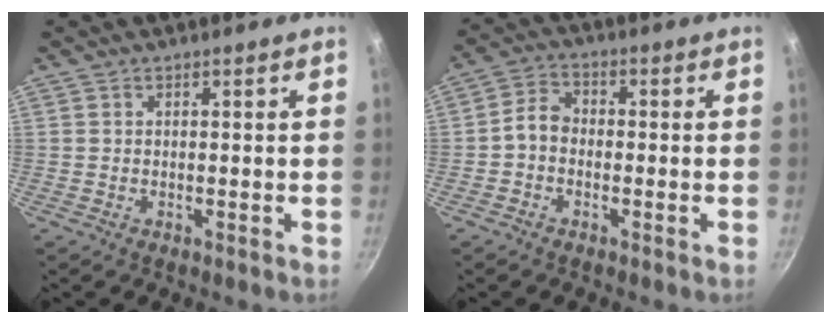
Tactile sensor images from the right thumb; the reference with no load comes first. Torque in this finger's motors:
{"motor_torque": [0.24, 1.27, 1.19, -0.51, 0.40]}